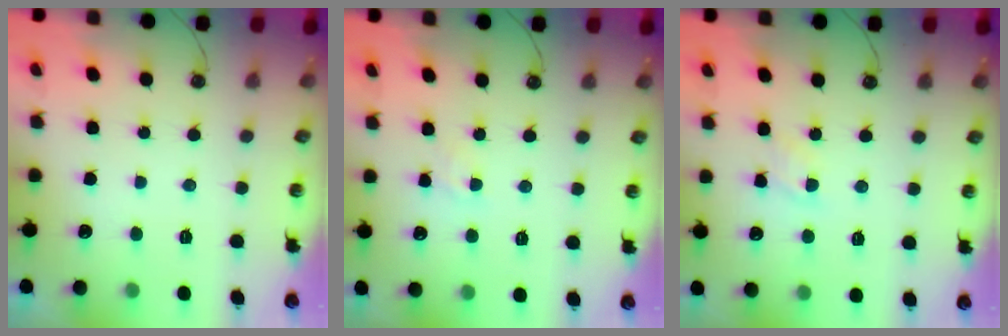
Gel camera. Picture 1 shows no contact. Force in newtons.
{"total": 5.0, "press": 5.0, "slide": 0.7}
{"total": 4.3, "press": 4.3, "slide": 0.6}